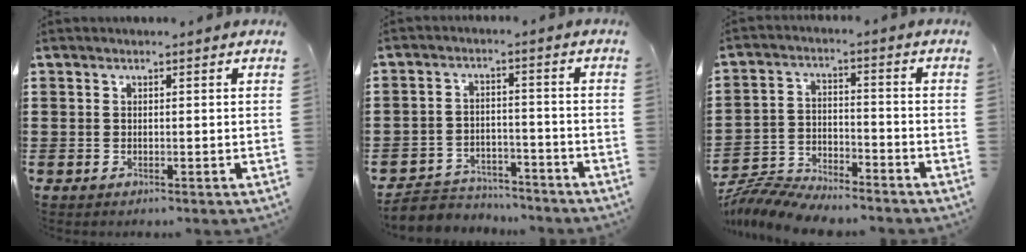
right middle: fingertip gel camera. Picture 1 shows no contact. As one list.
[{"total": 4.4, "force": [-4.2, 1.2, 0.0], "torque": [-0.013, 0.005, -0.091]}, {"total": 7.6, "force": [-7.4, 1.0, 1.2], "torque": [-0.031, 0.009, -0.149]}]